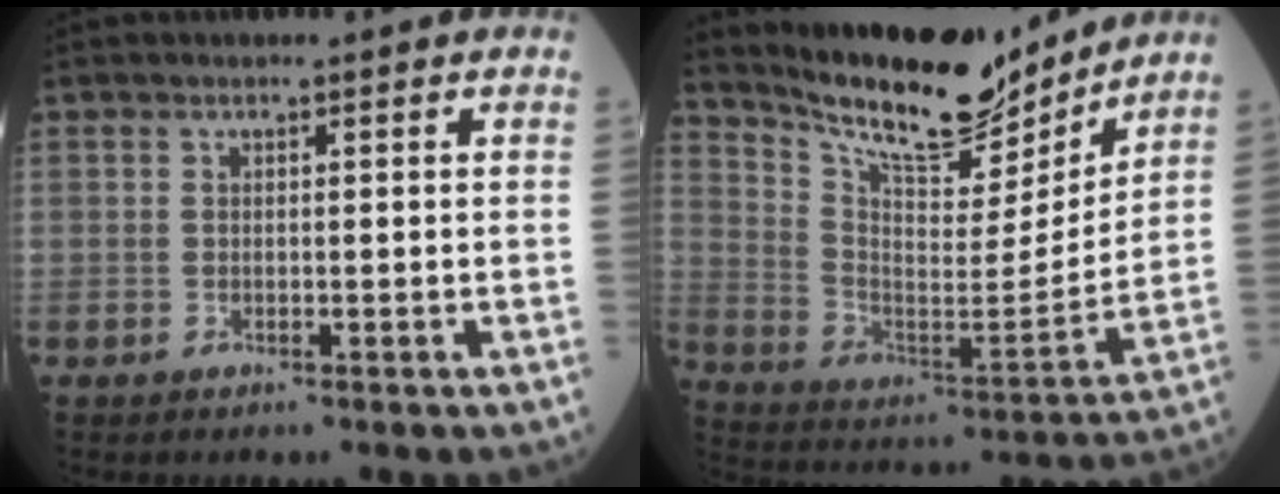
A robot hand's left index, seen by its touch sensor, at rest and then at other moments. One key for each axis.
{"total": 16.7, "fx": 15.1, "fy": 3.5, "fz": 6.4, "tx": -0.124, "ty": -0.018, "tz": 0.253}